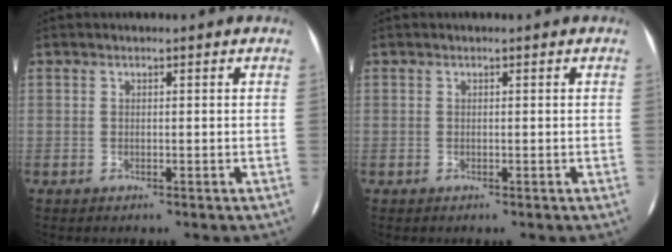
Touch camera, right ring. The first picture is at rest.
{"total": 0.0}